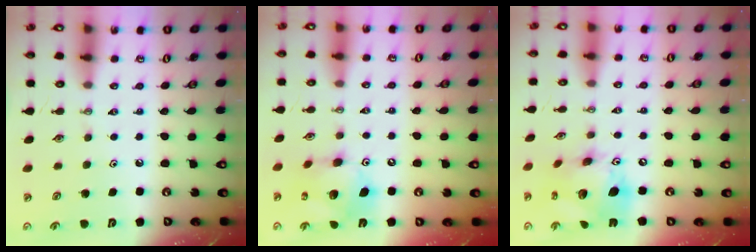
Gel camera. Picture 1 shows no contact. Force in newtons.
{"total": 12.5, "press": 12.5, "slide": 1.3}
{"total": 17.1, "press": 17.0, "slide": 1.9}